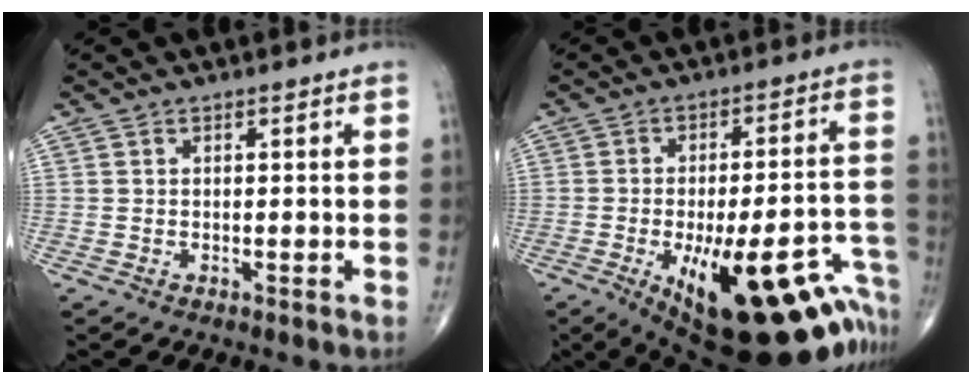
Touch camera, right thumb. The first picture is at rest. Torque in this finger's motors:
{"motor_torque": [2.68, 2.33, 1.38, -1.39, 0.55]}